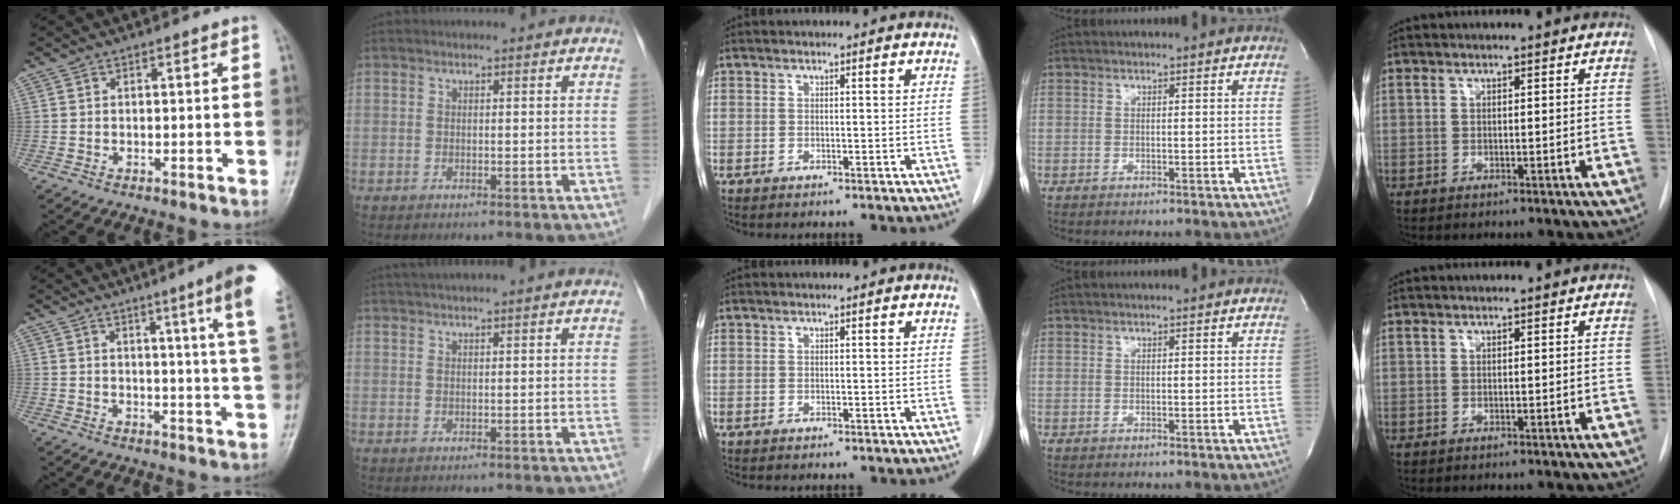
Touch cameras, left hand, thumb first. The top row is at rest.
{"thumb": {"total": 12.6, "force": [6.8, -0.6, 10.6], "torque": [-0.135, -0.036, 0.070]}, "index": {"total": 4.8, "force": [4.1, -0.8, 2.4], "torque": [-0.029, 0.034, 0.063]}}